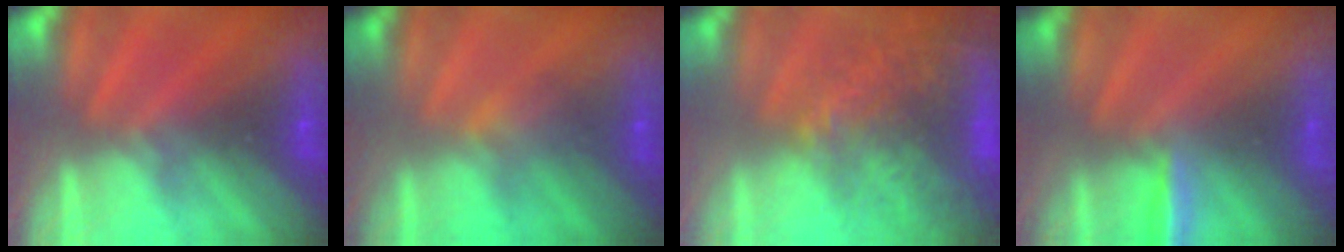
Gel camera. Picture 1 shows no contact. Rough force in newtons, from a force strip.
{"total": 2.8}
{"total": 5.6}
{"total": 3.1}